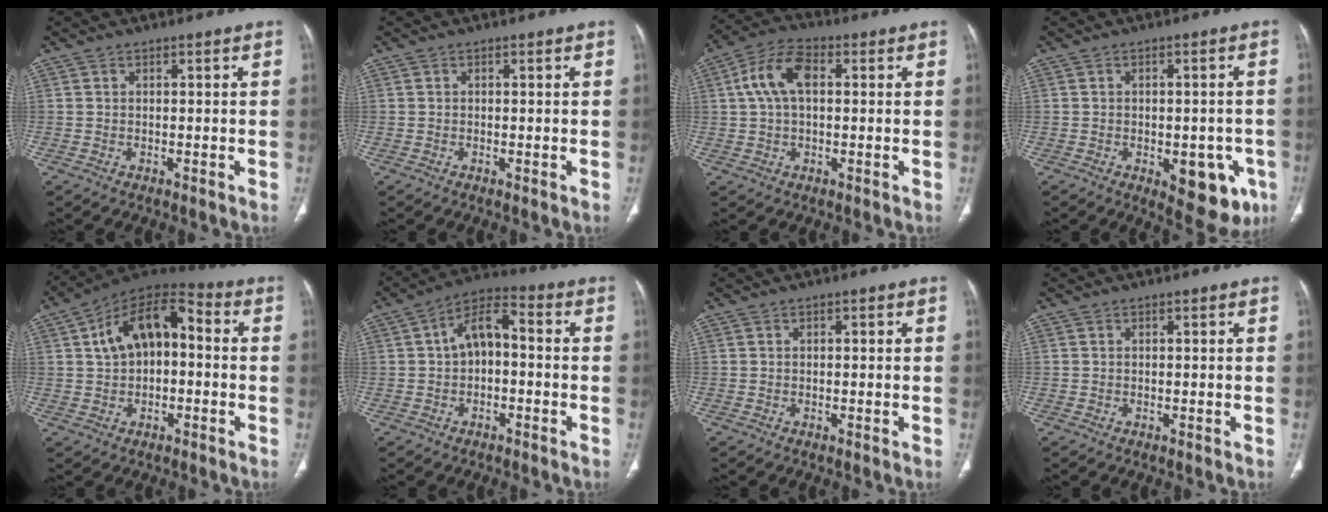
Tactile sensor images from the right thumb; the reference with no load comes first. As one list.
[{"total": 0.0}, {"total": 9.0, "force": [1.7, 5.1, 7.2], "torque": [-0.144, 0.025, 0.028]}, {"total": 11.4, "force": [-4.2, 5.7, 8.9], "torque": [-0.075, 0.006, -0.041]}, {"total": 14.2, "force": [1.8, 8.5, 11.2], "torque": [-0.164, 0.043, 0.015]}, {"total": 8.3, "force": [0.0, 5.0, 6.6], "torque": [-0.099, 0.036, -0.014]}, {"total": 0.5, "force": [0.2, 0.2, 0.5], "torque": [-0.011, 0.001, 0.003]}, {"total": 0.0}]